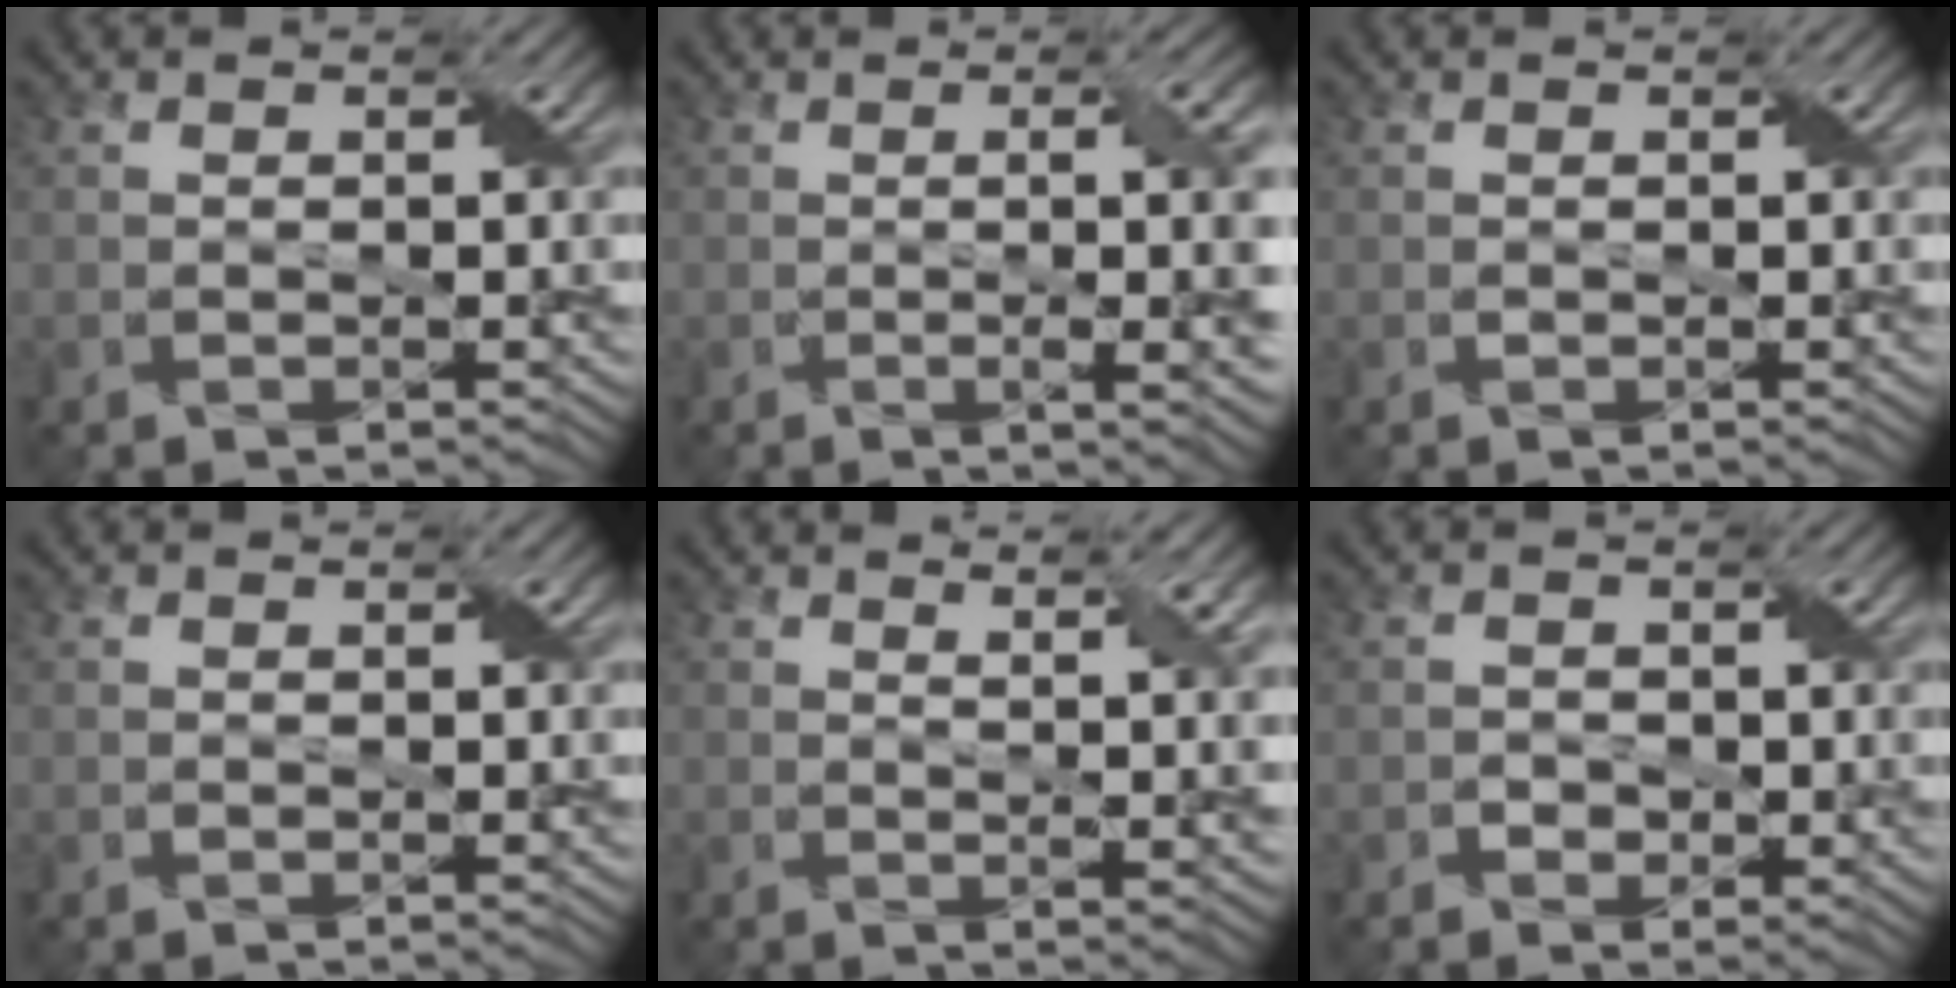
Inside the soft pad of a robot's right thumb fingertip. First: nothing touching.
{"total": 8.2, "force": [-0.3, 2.1, 7.9], "torque": [-0.097, 0.006, -0.001]}
{"total": 0.0}
{"total": 0.0}
{"total": 4.7, "force": [2.5, 0.9, 3.8], "torque": [-0.061, 0.004, 0.045]}
{"total": 1.6, "force": [-0.5, 1.3, 0.8], "torque": [-0.013, -0.005, -0.009]}